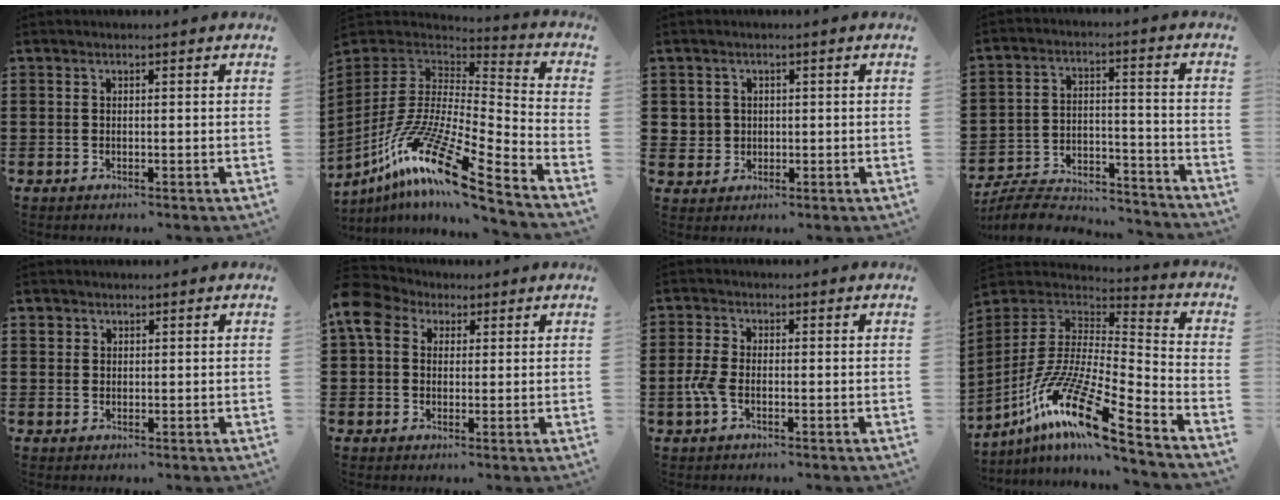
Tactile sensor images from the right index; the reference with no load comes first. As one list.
[{"total": 15.3, "force": [-9.7, 1.8, 11.7], "torque": [-0.237, 0.005, -0.189]}, {"total": 2.3, "force": [0.1, 2.3, 0.2], "torque": [-0.016, 0.010, 0.000]}, {"total": 6.8, "force": [-6.4, 1.6, 1.7], "torque": [-0.035, 0.009, -0.128]}, {"total": 1.4, "force": [0.8, 1.1, 0.1], "torque": [-0.005, 0.004, 0.016]}, {"total": 6.0, "force": [2.1, 4.9, 2.8], "torque": [-0.090, 0.011, 0.036]}, {"total": 3.8, "force": [-1.3, 1.9, 3.0], "torque": [-0.088, -0.009, -0.033]}, {"total": 15.6, "force": [-10.2, 2.4, 11.6], "torque": [-0.237, 0.005, -0.195]}]